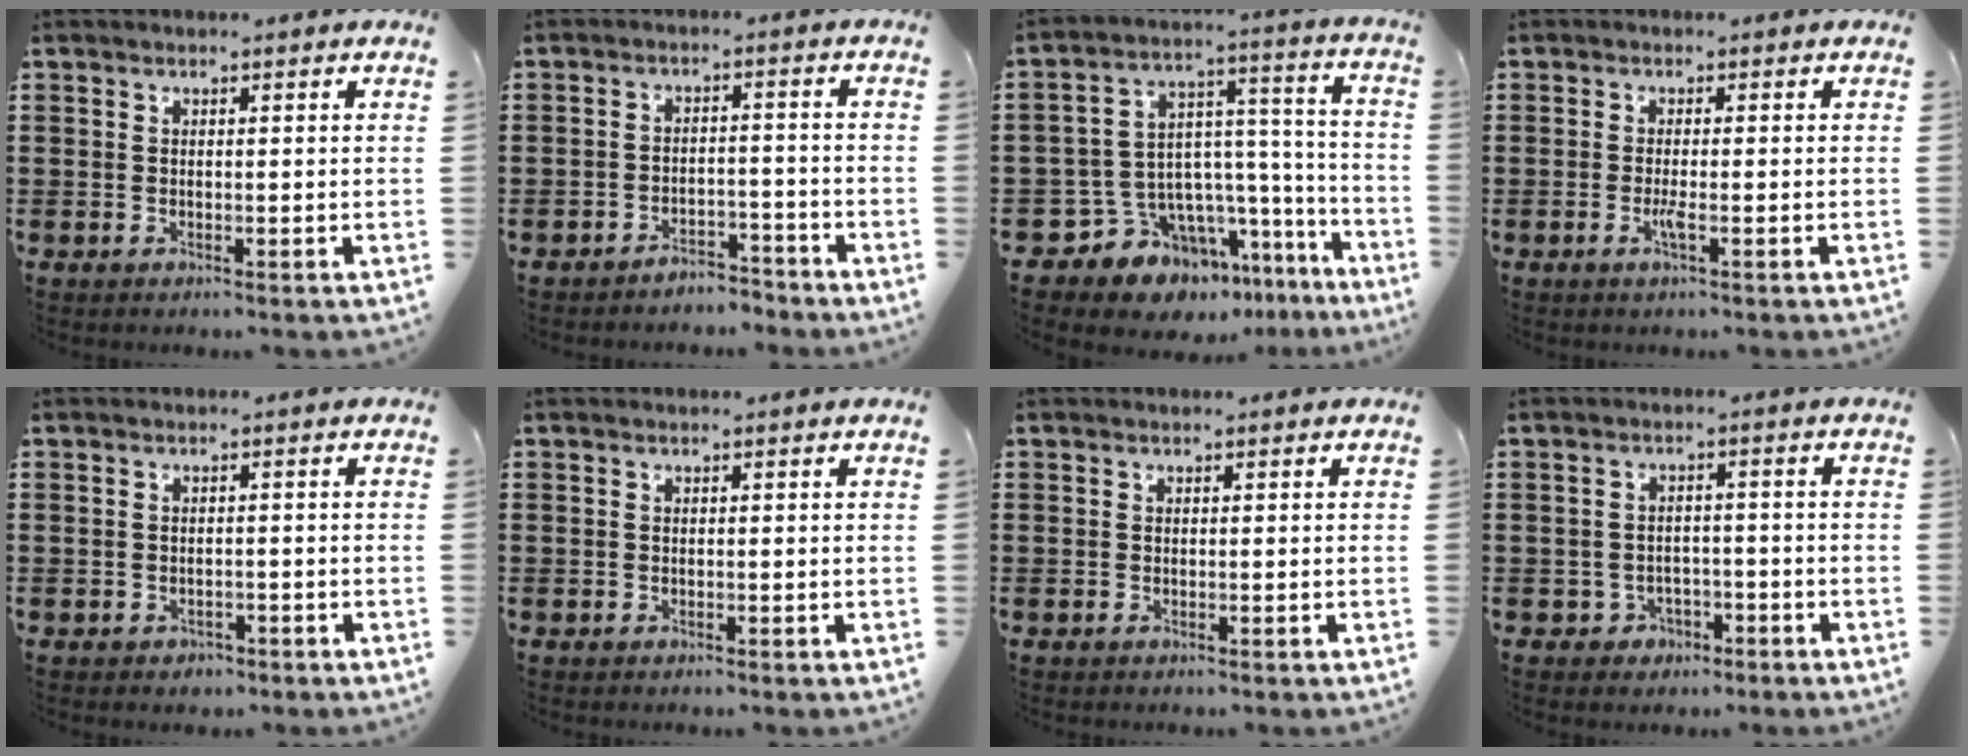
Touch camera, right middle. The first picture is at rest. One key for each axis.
{"total": 3.4, "fx": -3.4, "fy": 0.3, "fz": -0.1, "tx": -0.005, "ty": 0.003, "tz": -0.074}
{"total": 9.3, "fx": -7.2, "fy": 5.6, "fz": 1.6, "tx": -0.062, "ty": -0.007, "tz": -0.134}
{"total": 1.7, "fx": -0.6, "fy": 0.1, "fz": 1.6, "tx": -0.036, "ty": -0.004, "tz": -0.014}
{"total": 0.9, "fx": -0.7, "fy": 0.5, "fz": 0.0, "tx": -0.003, "ty": 0.002, "tz": -0.017}
{"total": 0.0}
{"total": 0.0}
{"total": 2.3, "fx": -1.7, "fy": 1.5, "fz": 0.3, "tx": -0.015, "ty": 0.002, "tz": -0.040}